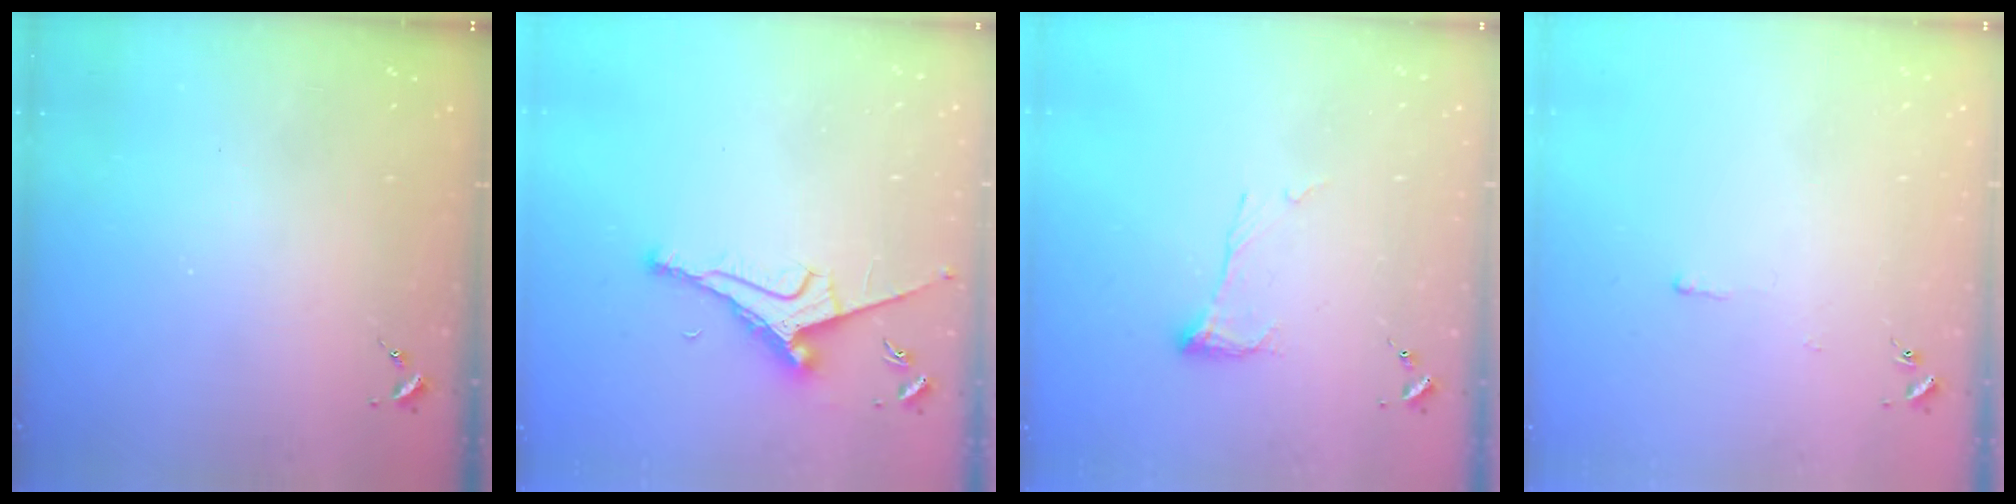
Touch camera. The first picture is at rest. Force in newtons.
{"total": 9.1, "press": 9.0, "slide": 1.2}
{"total": 6.8, "press": 6.8, "slide": 0.3}
{"total": 2.6, "press": 2.6, "slide": 0.3}